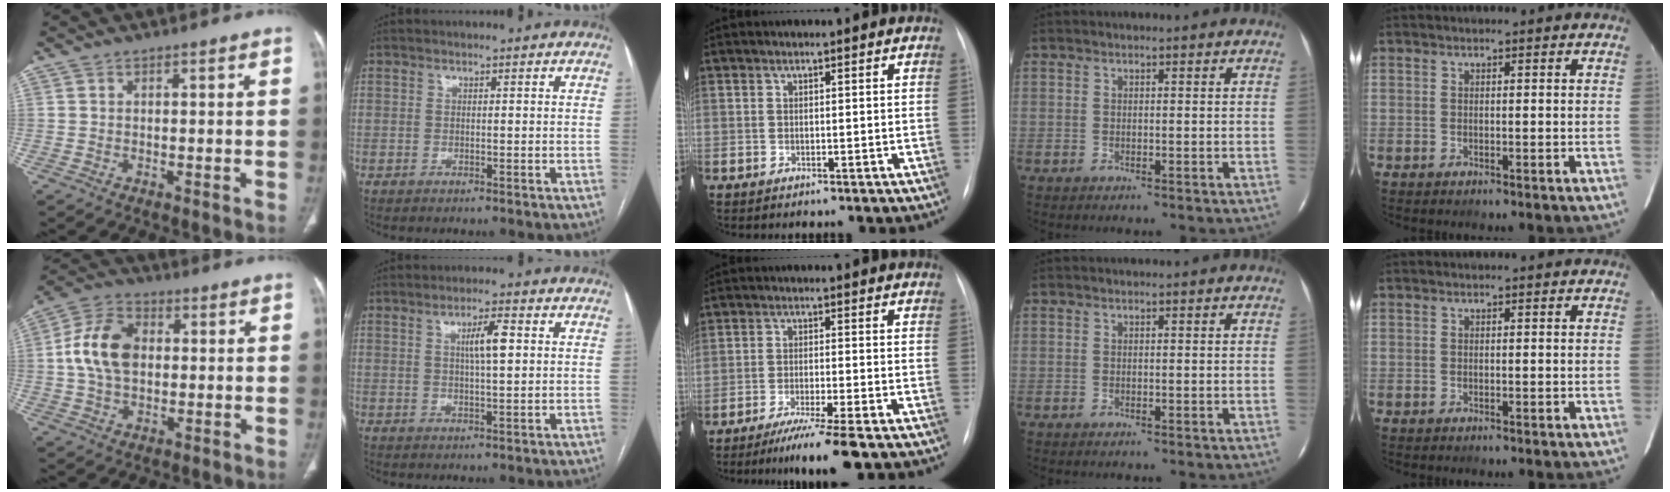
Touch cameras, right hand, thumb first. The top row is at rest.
{"thumb": {"total": 11.6, "force": [0.8, 7.9, 8.4], "torque": [-0.153, 0.019, 0.010]}, "index": {"total": 4.6, "force": [1.1, 0.5, 4.4], "torque": [-0.076, 0.004, 0.018]}, "middle": {"total": 7.7, "force": [-5.6, -0.9, 5.1], "torque": [-0.079, -0.021, -0.094]}}